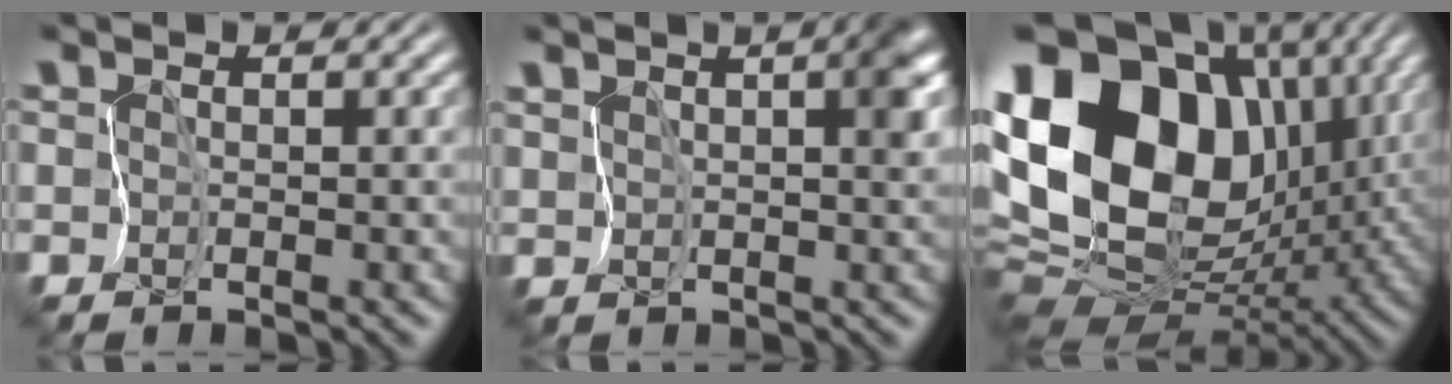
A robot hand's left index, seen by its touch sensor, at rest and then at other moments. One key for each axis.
{"total": 4.7, "fx": 1.5, "fy": 2.1, "fz": 3.9, "tx": -0.060, "ty": 0.005, "tz": 0.025}
{"total": 18.3, "fx": 4.3, "fy": 12.3, "fz": 12.8, "tx": -0.264, "ty": 0.018, "tz": 0.066}